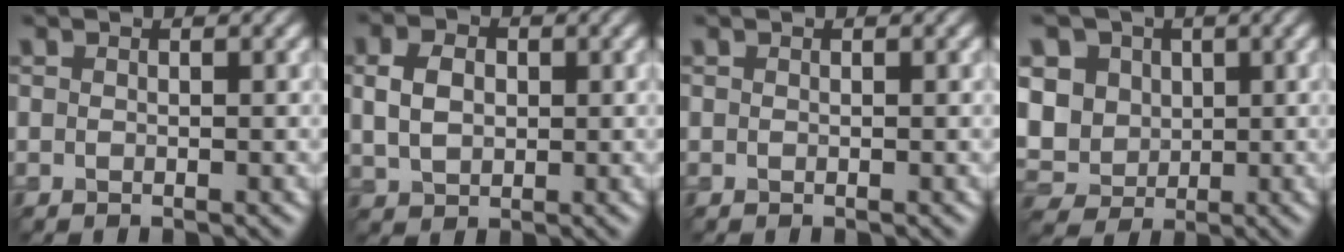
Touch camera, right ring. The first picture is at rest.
{"total": 3.7, "force": [0.6, 2.8, 2.4], "torque": [-0.059, 0.003, 0.012]}
{"total": 0.0}
{"total": 8.8, "force": [1.6, 7.6, 4.2], "torque": [-0.095, 0.017, 0.013]}